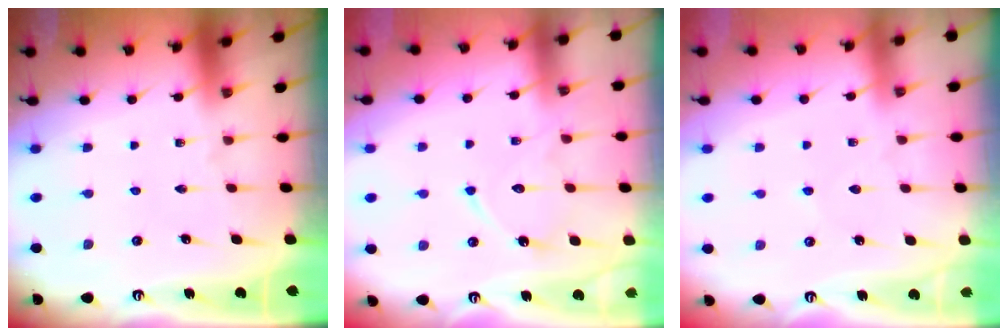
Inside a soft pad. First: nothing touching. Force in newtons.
{"total": 12.1, "press": 12.0, "slide": 1.2}
{"total": 2.4, "press": 2.4, "slide": 0.5}